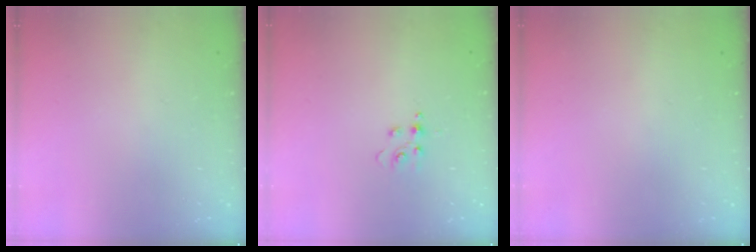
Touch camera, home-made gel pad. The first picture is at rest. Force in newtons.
{"total": 4.8, "press": 4.7, "slide": 1.1}
{"total": 0.0}